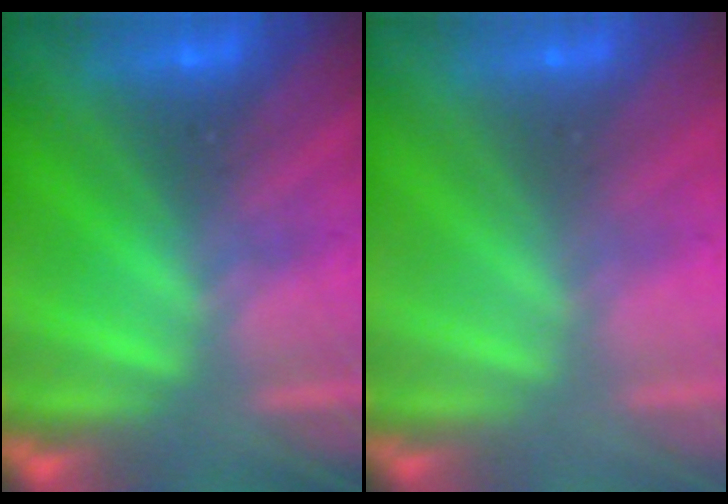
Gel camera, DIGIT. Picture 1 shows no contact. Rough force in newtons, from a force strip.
{"total": 2.9}